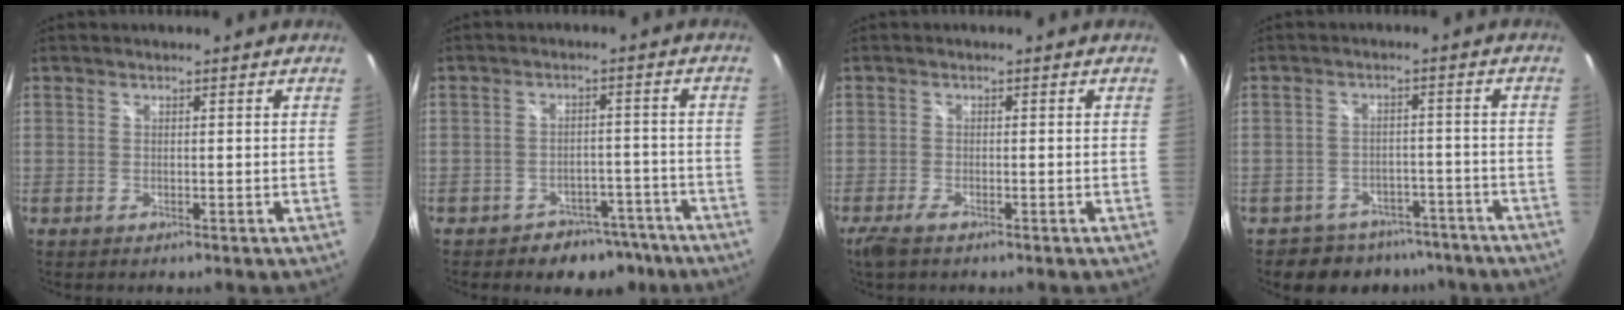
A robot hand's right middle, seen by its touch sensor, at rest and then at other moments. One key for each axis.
{"total": 8.0, "fx": -6.0, "fy": 5.0, "fz": 1.8, "tx": -0.032, "ty": 0.023, "tz": -0.067}
{"total": 3.1, "fx": -2.2, "fy": 0.8, "fz": 2.0, "tx": -0.049, "ty": -0.011, "tz": -0.043}
{"total": 8.6, "fx": -6.8, "fy": 5.2, "fz": 1.2, "tx": -0.027, "ty": 0.019, "tz": -0.088}